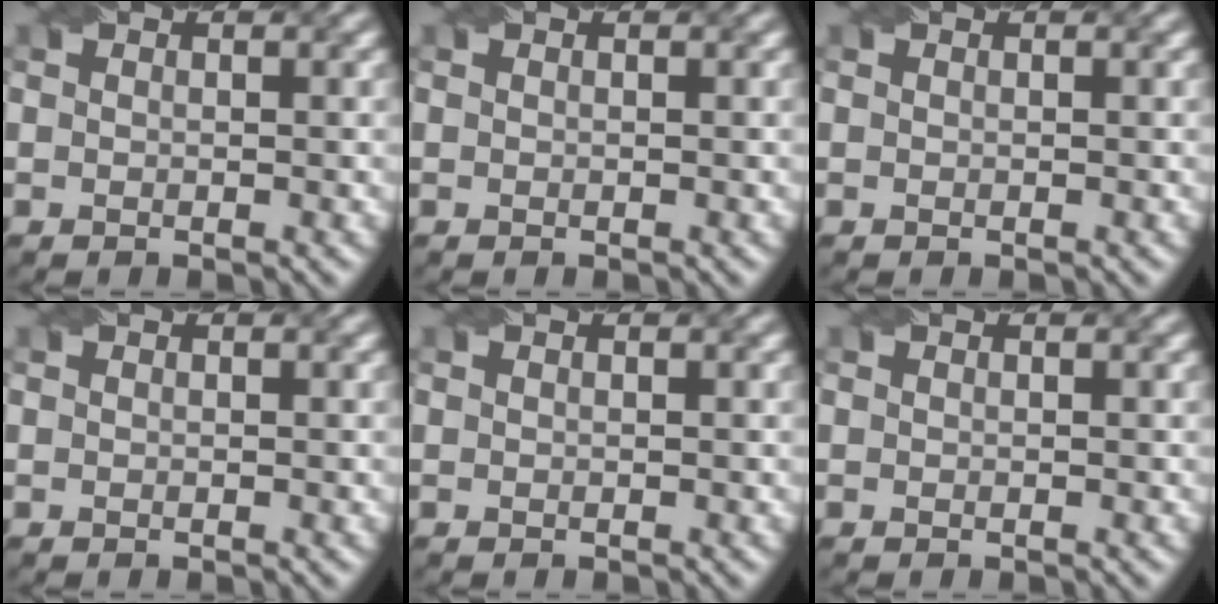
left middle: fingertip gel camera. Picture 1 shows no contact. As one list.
[{"total": 0.0}, {"total": 0.0}, {"total": 0.0}, {"total": 0.0}, {"total": 0.0}]